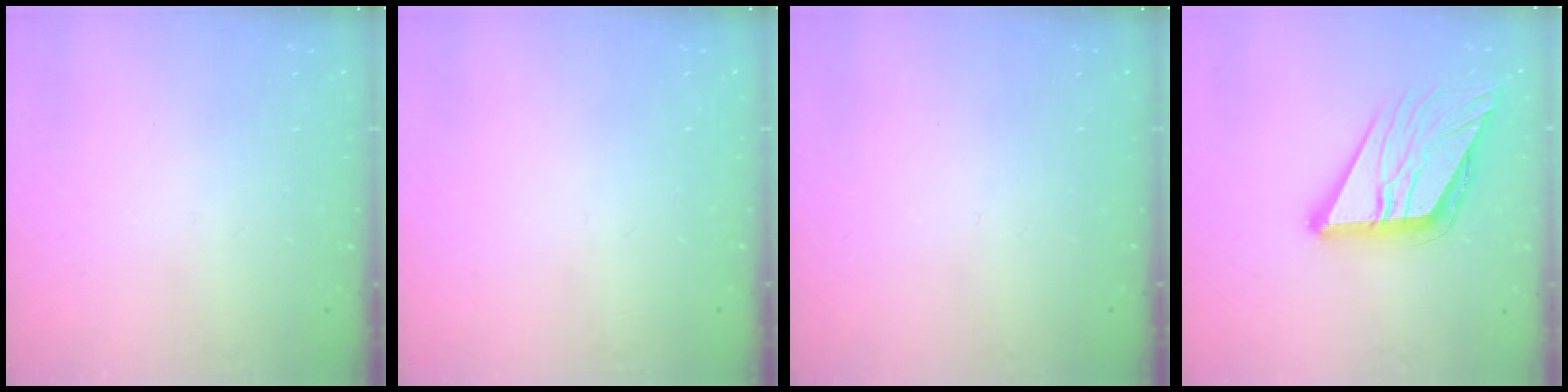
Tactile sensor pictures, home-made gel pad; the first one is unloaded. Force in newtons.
{"total": 0.0}
{"total": 0.0}
{"total": 17.6, "press": 17.5, "slide": 2.0}